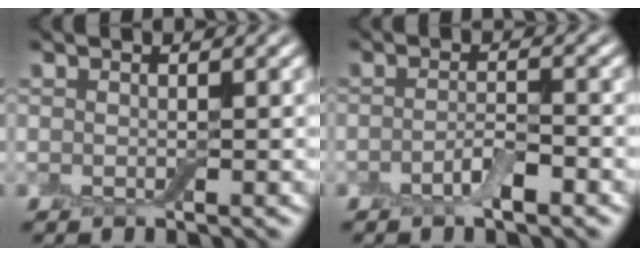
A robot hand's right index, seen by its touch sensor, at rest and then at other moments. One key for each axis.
{"total": 2.4, "fx": -1.3, "fy": 0.7, "fz": 1.9, "tx": -0.037, "ty": 0.002, "tz": -0.027}